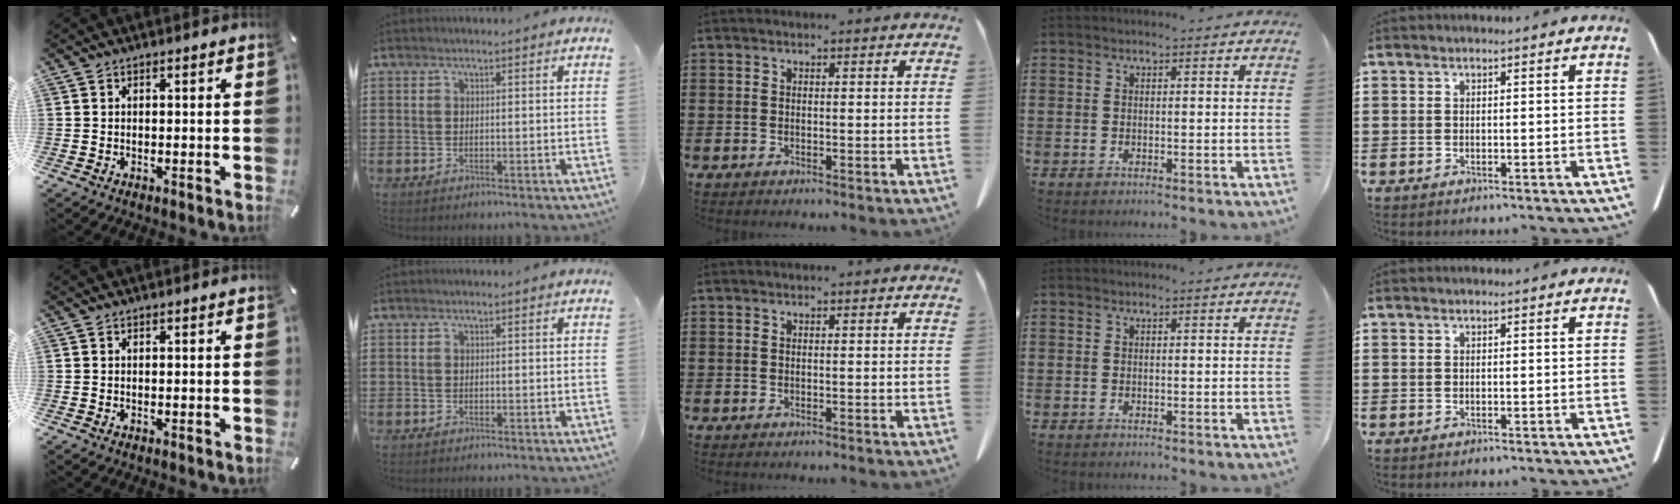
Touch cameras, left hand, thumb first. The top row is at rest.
{}